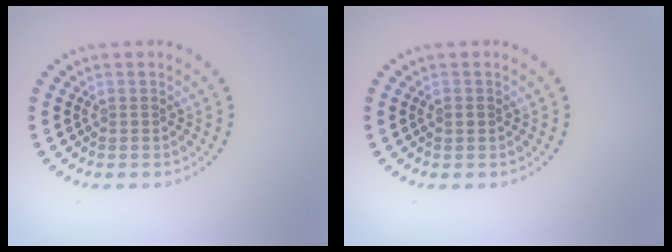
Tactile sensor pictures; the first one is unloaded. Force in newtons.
{"total": 0.9, "press": 0.9, "slide": 0.1}